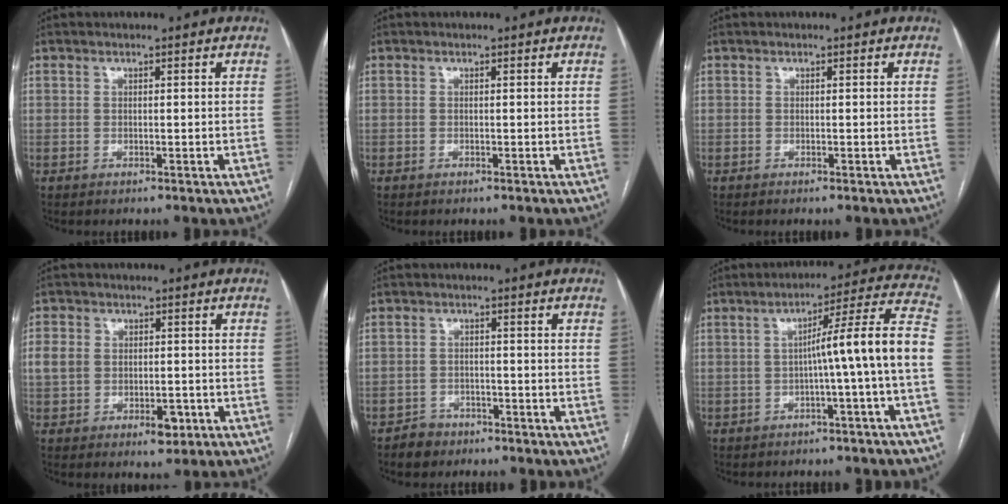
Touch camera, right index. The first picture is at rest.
{"total": 0.0}
{"total": 0.0}
{"total": 7.0, "force": [-1.3, 5.0, 4.7], "torque": [-0.076, 0.012, -0.012]}
{"total": 3.0, "force": [-2.1, 2.1, 0.0], "torque": [-0.003, 0.009, -0.035]}
{"total": 11.3, "force": [-1.9, -1.7, 11.0], "torque": [-0.142, 0.032, -0.031]}